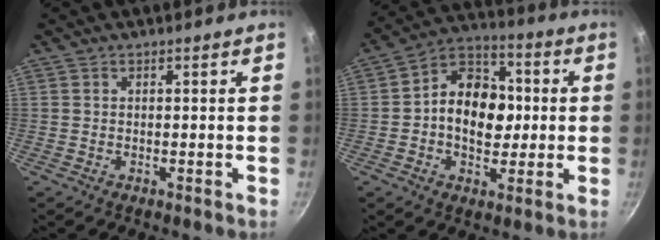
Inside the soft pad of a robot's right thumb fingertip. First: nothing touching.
{"total": 14.0, "force": [0.0, 10.3, 9.4], "torque": [-0.103, 0.024, -0.019]}